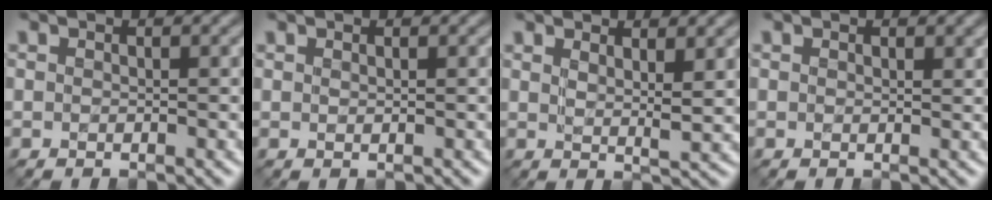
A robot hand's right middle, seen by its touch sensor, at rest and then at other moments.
{"total": 0.5, "force": [0.4, 0.1, 0.3], "torque": [-0.007, 0.002, 0.007]}
{"total": 2.9, "force": [1.8, 0.6, 2.1], "torque": [-0.030, -0.006, 0.031]}
{"total": 0.7, "force": [0.5, 0.3, 0.5], "torque": [-0.006, -0.002, 0.008]}